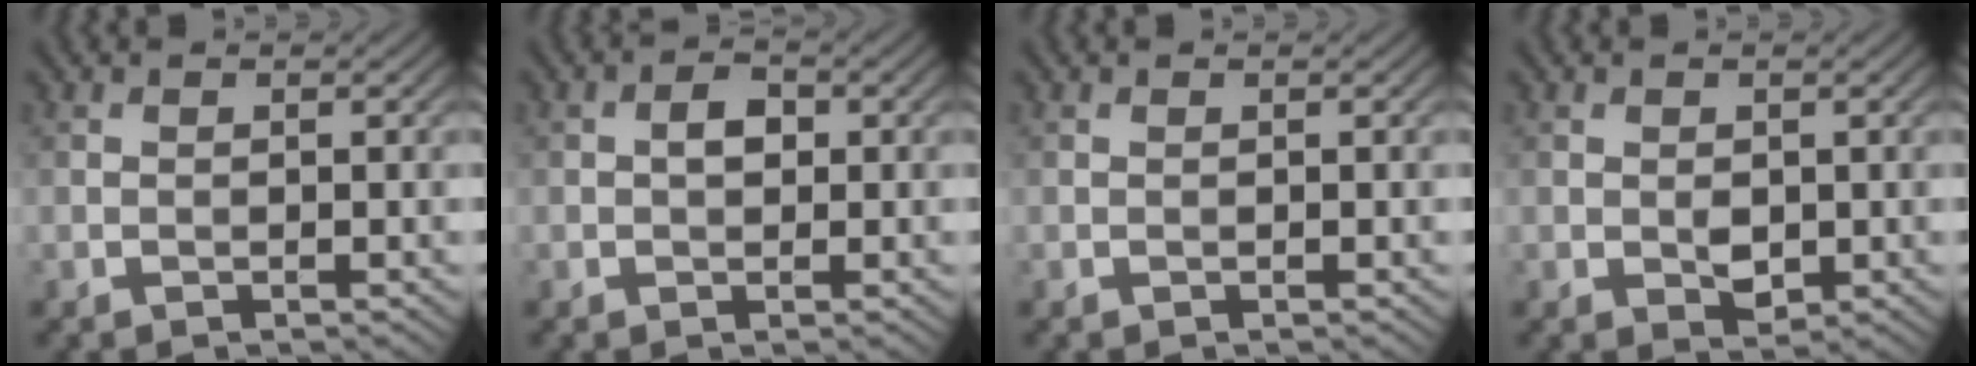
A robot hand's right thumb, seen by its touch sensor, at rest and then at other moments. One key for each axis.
{"total": 2.2, "fx": 0.1, "fy": 1.5, "fz": 1.7, "tx": -0.031, "ty": 0.003, "tz": -0.003}
{"total": 0.0}
{"total": 1.9, "fx": 0.0, "fy": 1.3, "fz": 1.4, "tx": -0.029, "ty": -0.005, "tz": 0.003}